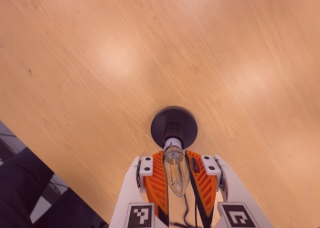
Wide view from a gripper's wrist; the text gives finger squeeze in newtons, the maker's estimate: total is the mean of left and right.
{"total": 17.3, "left": 16.2, "right": 18.4}